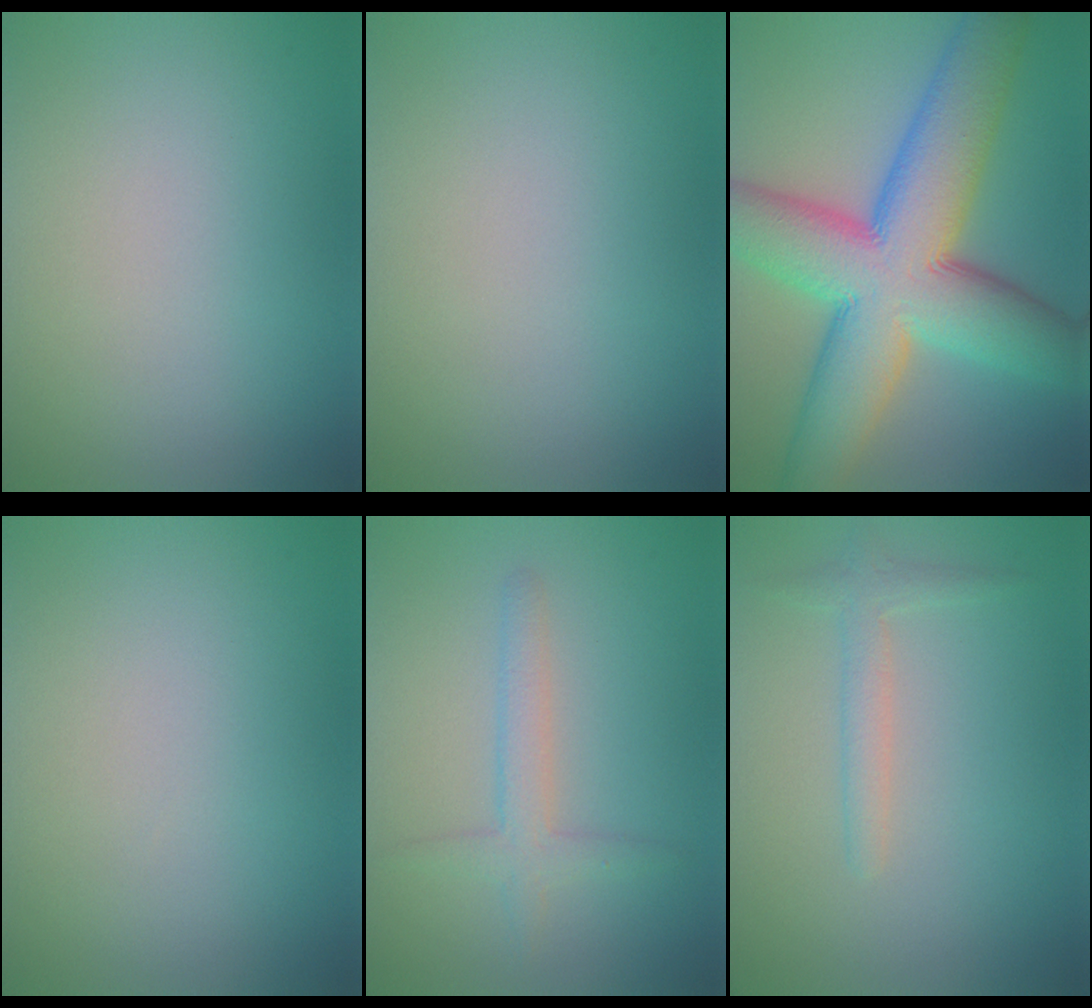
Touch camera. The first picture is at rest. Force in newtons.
{"total": 0.0}
{"total": 14.6, "press": 14.6, "slide": 0.4}
{"total": 0.0}
{"total": 2.4, "press": 2.4, "slide": 0.1}
{"total": 1.9, "press": 1.9, "slide": 0.0}